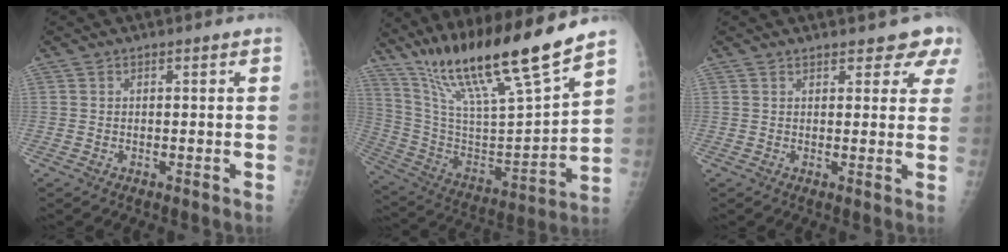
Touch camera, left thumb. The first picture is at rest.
{"total": 24.0, "force": [18.1, 2.2, 15.7], "torque": [-0.256, -0.067, 0.331]}
{"total": 5.7, "force": [4.9, 2.4, 1.7], "torque": [0.019, -0.020, 0.044]}